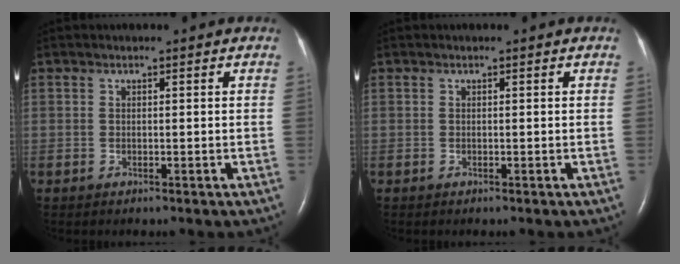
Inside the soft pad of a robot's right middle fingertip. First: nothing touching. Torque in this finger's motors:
{"motor_torque": [0.07, -0.14, 0.01, 0.00]}